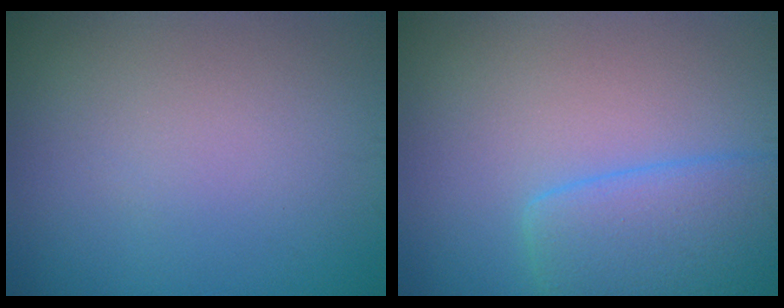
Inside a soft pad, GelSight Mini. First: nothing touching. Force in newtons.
{"total": 5.1, "press": 5.1, "slide": 0.2}